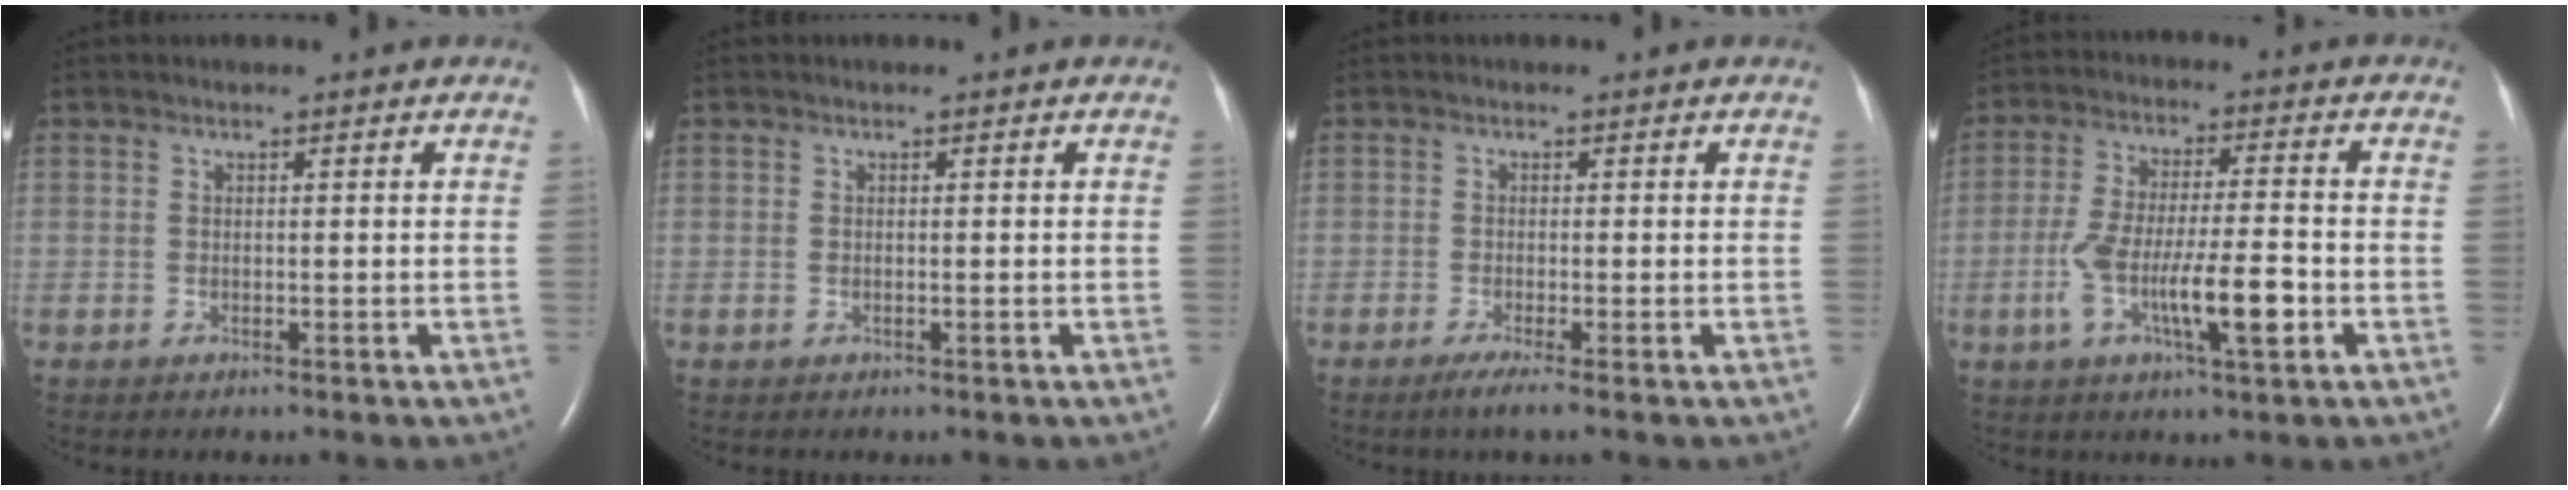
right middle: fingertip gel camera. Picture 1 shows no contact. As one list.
[{"total": 0.0}, {"total": 2.3, "force": [-1.5, -0.3, 1.8], "torque": [-0.040, -0.009, -0.032]}, {"total": 10.7, "force": [-3.4, 1.4, 10.0], "torque": [-0.188, -0.002, -0.060]}]